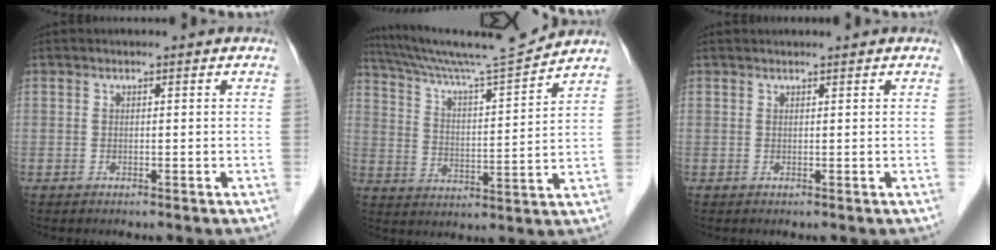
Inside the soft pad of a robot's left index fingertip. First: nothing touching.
{"total": 13.2, "force": [12.6, -1.7, 3.7], "torque": [-0.072, -0.014, 0.210]}
{"total": 1.5, "force": [1.4, -0.1, 0.5], "torque": [-0.004, 0.017, 0.025]}